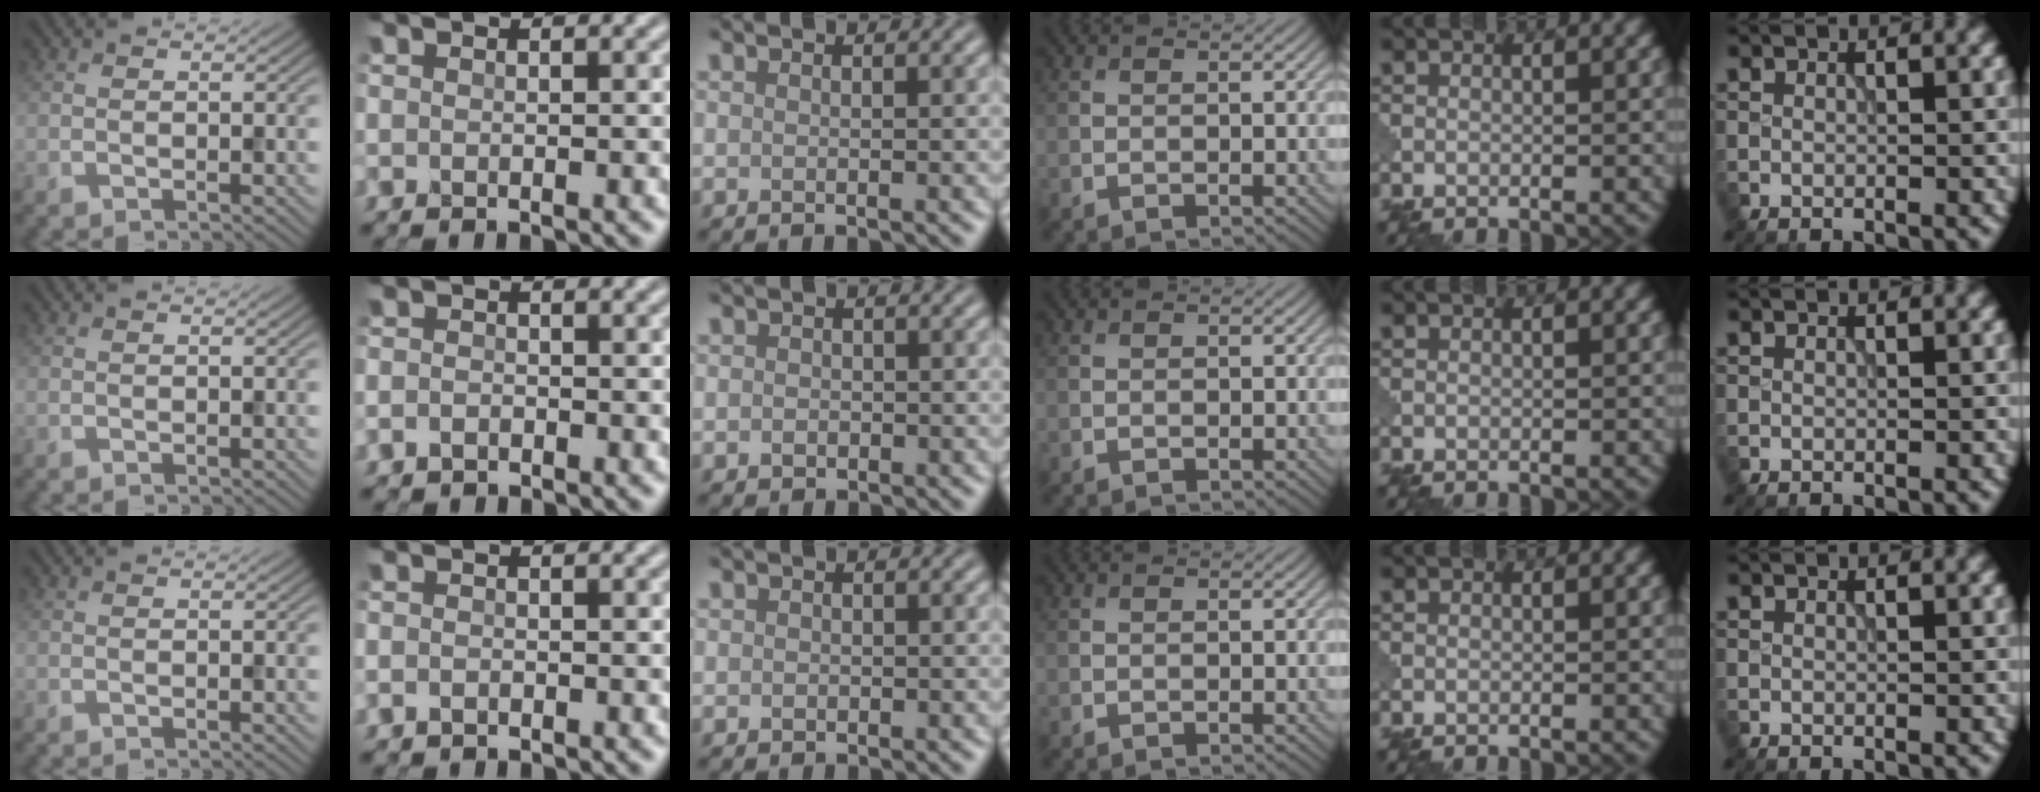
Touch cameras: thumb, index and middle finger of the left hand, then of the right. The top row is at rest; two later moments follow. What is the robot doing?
{"motion": "assemble", "object": "puzzle pieces"}